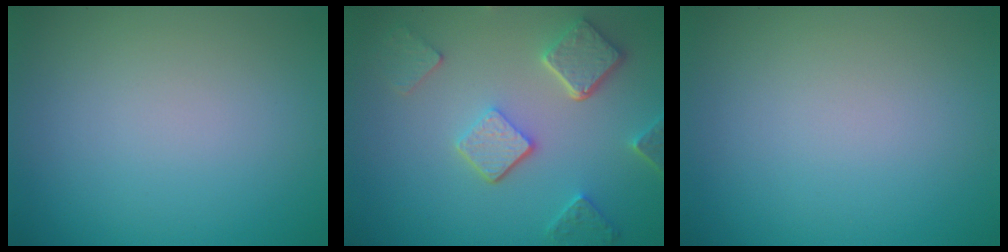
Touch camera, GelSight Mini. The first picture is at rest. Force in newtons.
{"total": 5.1, "press": 3.9, "slide": 3.3}
{"total": 0.0}